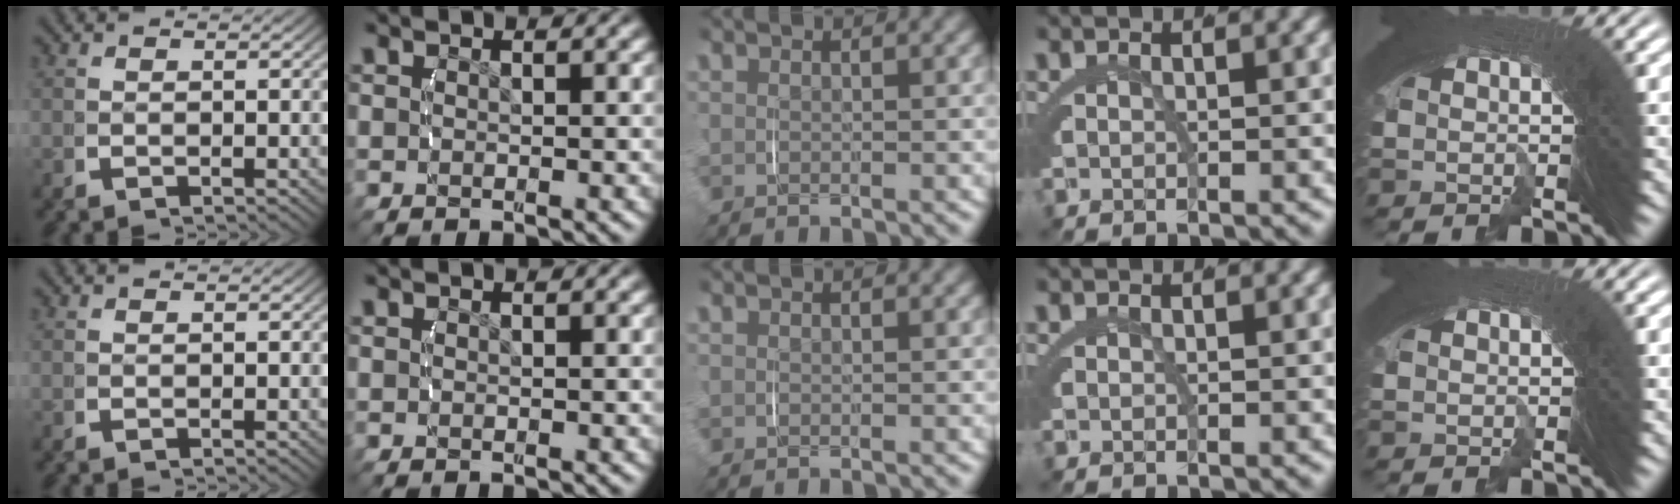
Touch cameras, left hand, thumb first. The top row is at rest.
{}